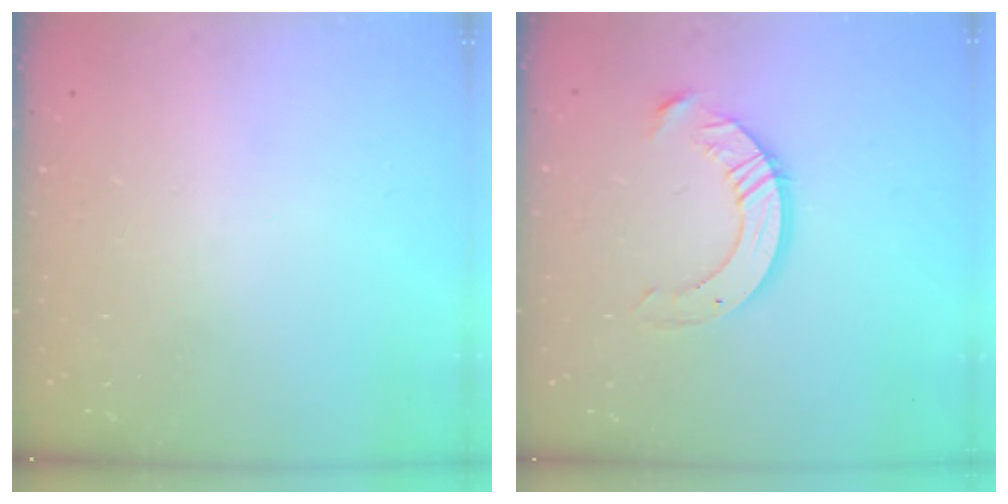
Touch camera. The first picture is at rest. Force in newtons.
{"total": 10.5, "press": 10.4, "slide": 0.9}